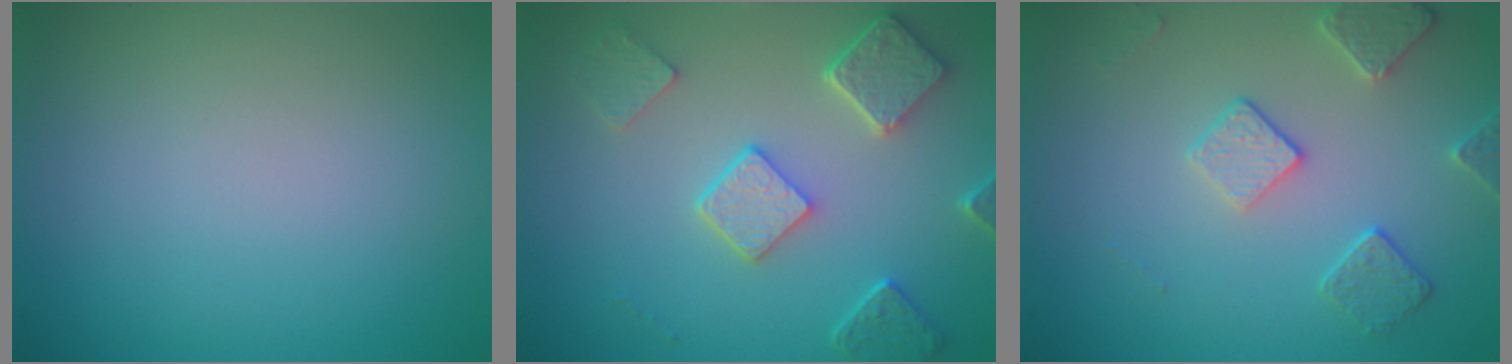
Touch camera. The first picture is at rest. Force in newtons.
{"total": 4.9, "press": 3.8, "slide": 3.2}
{"total": 2.8, "press": 2.7, "slide": 0.7}